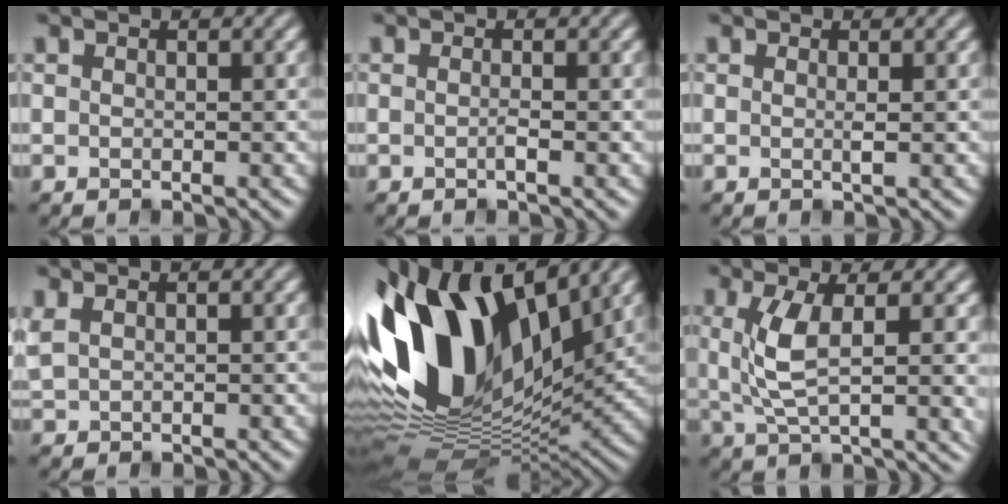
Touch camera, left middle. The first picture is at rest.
{"total": 0.7, "force": [-0.4, 0.1, 0.6], "torque": [-0.007, 0.002, -0.010]}
{"total": 0.7, "force": [0.2, 0.1, 0.7], "torque": [-0.010, -0.003, -0.002]}
{"total": 1.1, "force": [0.8, 0.4, 0.6], "torque": [-0.016, 0.008, 0.024]}
{"total": 16.4, "force": [3.4, 9.3, 13.0], "torque": [-0.276, 0.018, 0.042]}
{"total": 6.3, "force": [0.9, 2.2, 5.8], "torque": [-0.122, -0.006, 0.021]}